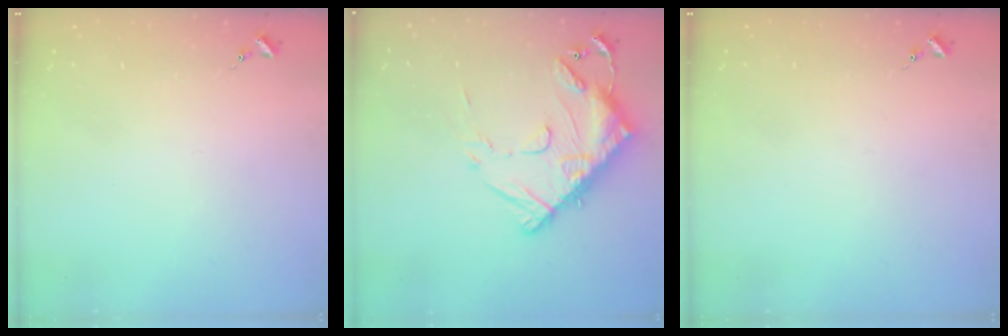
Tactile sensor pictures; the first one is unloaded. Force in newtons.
{"total": 16.8, "press": 16.7, "slide": 1.2}
{"total": 0.0}